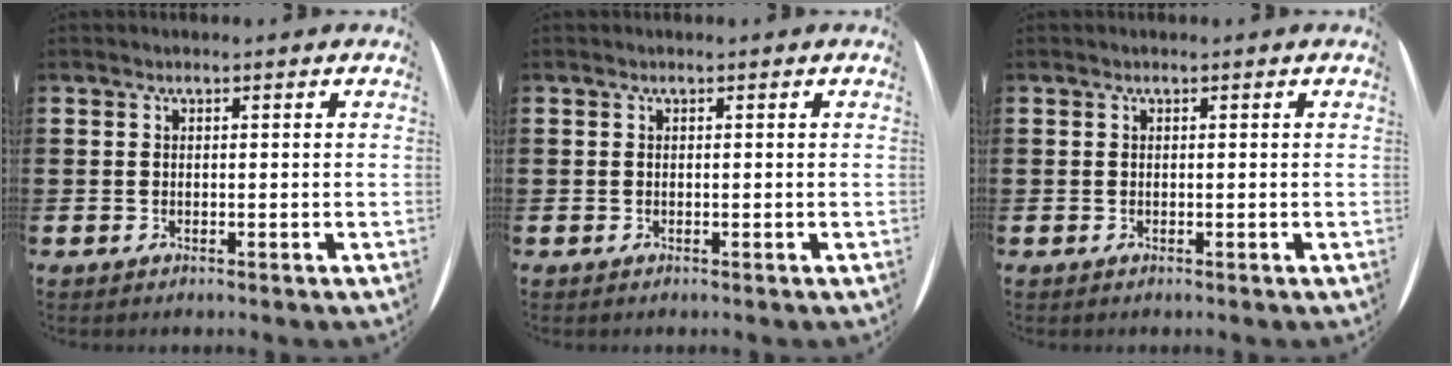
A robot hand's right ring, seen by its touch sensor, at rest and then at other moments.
{"total": 0.0}
{"total": 0.0}